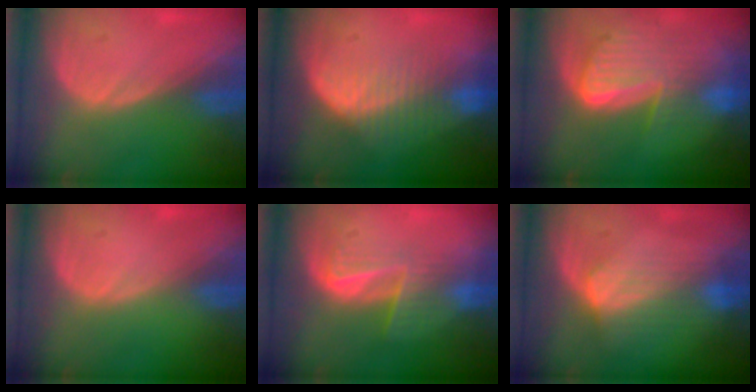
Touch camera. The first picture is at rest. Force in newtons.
{"total": 8.3, "press": 7.1, "slide": 4.3}
{"total": 10.0, "press": 8.6, "slide": 5.0}
{"total": 0.0}
{"total": 6.8, "press": 5.6, "slide": 4.0}
{"total": 7.2, "press": 6.5, "slide": 3.1}